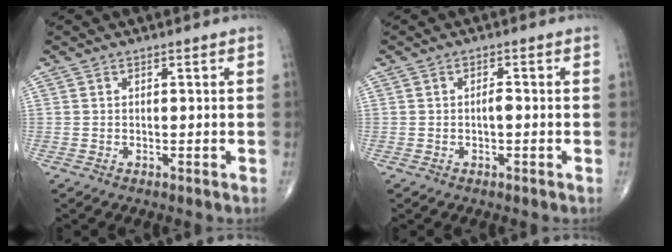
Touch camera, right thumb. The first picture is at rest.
{"total": 1.3, "force": [-0.3, 0.5, 1.2], "torque": [-0.017, 0.002, -0.008]}